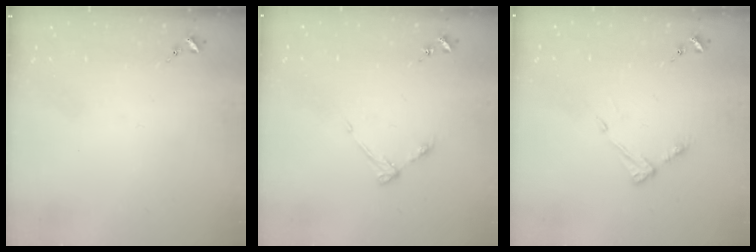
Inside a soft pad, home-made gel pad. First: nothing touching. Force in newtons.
{"total": 4.6, "press": 4.6, "slide": 0.6}
{"total": 5.6, "press": 5.6, "slide": 0.3}